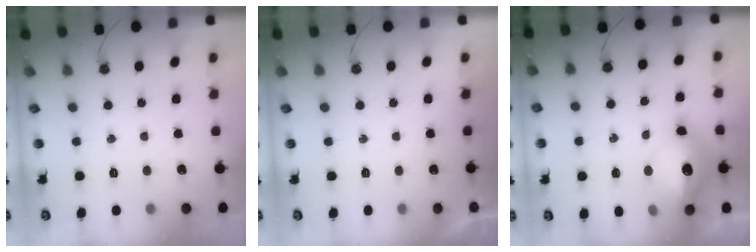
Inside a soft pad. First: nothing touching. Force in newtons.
{"total": 0.0}
{"total": 16.4, "press": 16.3, "slide": 1.9}